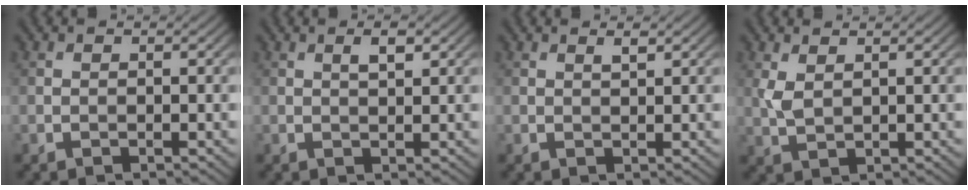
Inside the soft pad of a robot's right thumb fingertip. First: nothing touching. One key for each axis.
{"total": 1.9, "fx": 0.9, "fy": 0.6, "fz": 1.5, "tx": -0.028, "ty": 0.000, "tz": 0.015}
{"total": 1.1, "fx": 0.8, "fy": 0.2, "fz": 0.8, "tx": -0.017, "ty": -0.001, "tz": 0.014}
{"total": 2.4, "fx": 1.2, "fy": 1.0, "fz": 1.9, "tx": -0.056, "ty": -0.001, "tz": 0.028}